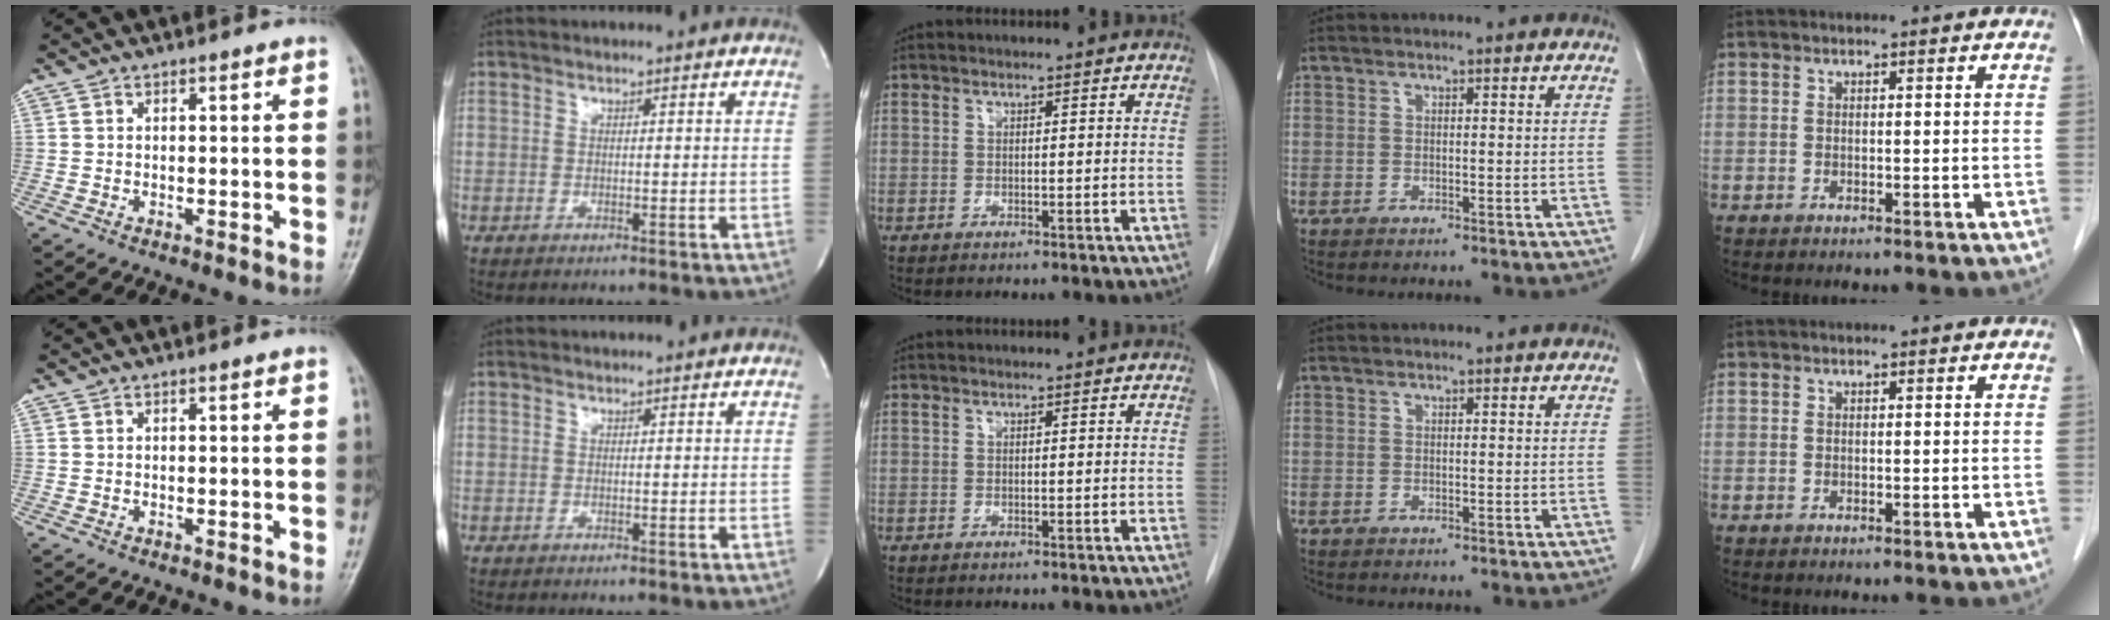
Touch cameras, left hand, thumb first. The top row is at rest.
{}